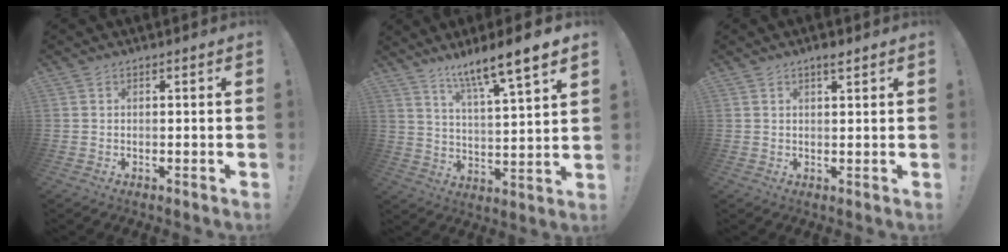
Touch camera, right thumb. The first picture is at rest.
{"total": 11.0, "force": [8.6, -0.1, 6.9], "torque": [-0.116, -0.064, 0.138]}
{"total": 2.5, "force": [1.7, 0.4, 1.8], "torque": [-0.022, -0.006, 0.025]}